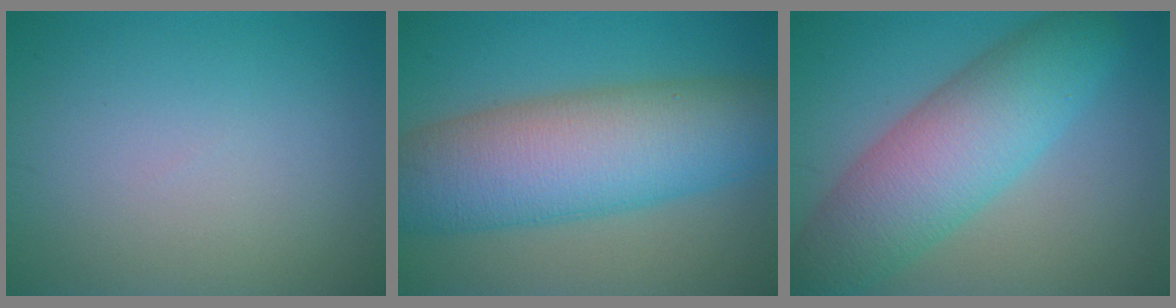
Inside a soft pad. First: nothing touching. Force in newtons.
{"total": 11.6, "press": 11.6, "slide": 0.1}
{"total": 8.7, "press": 8.7, "slide": 0.2}